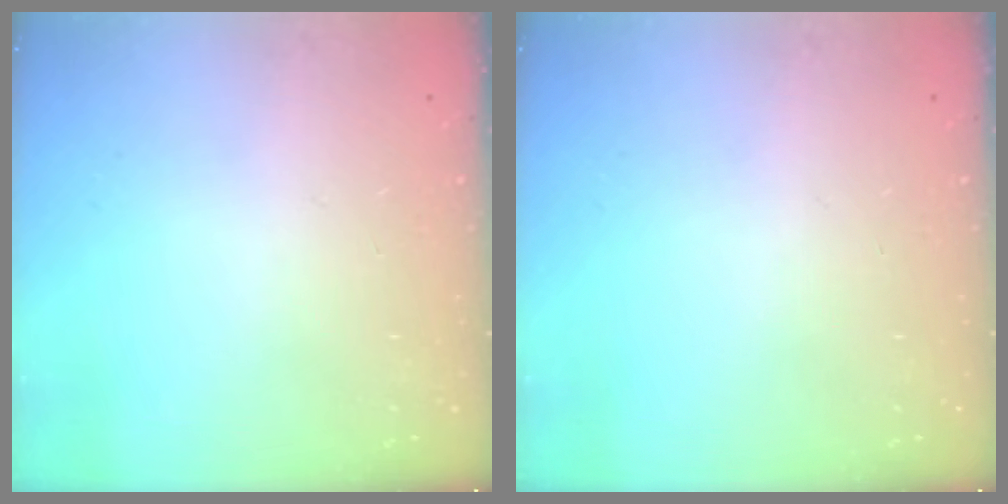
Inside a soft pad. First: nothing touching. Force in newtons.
{"total": 0.0}